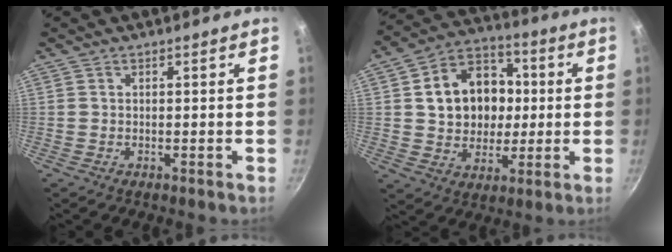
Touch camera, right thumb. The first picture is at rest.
{"total": 16.0, "force": [1.8, 13.1, 9.1], "torque": [-0.113, 0.023, 0.029]}